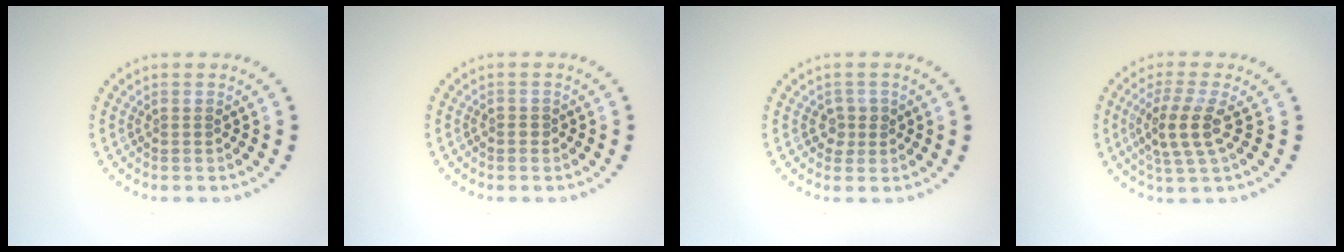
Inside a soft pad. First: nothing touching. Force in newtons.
{"total": 0.5, "press": 0.3, "slide": 0.4}
{"total": 1.3, "press": 1.2, "slide": 0.6}
{"total": 3.5, "press": 3.1, "slide": 1.7}